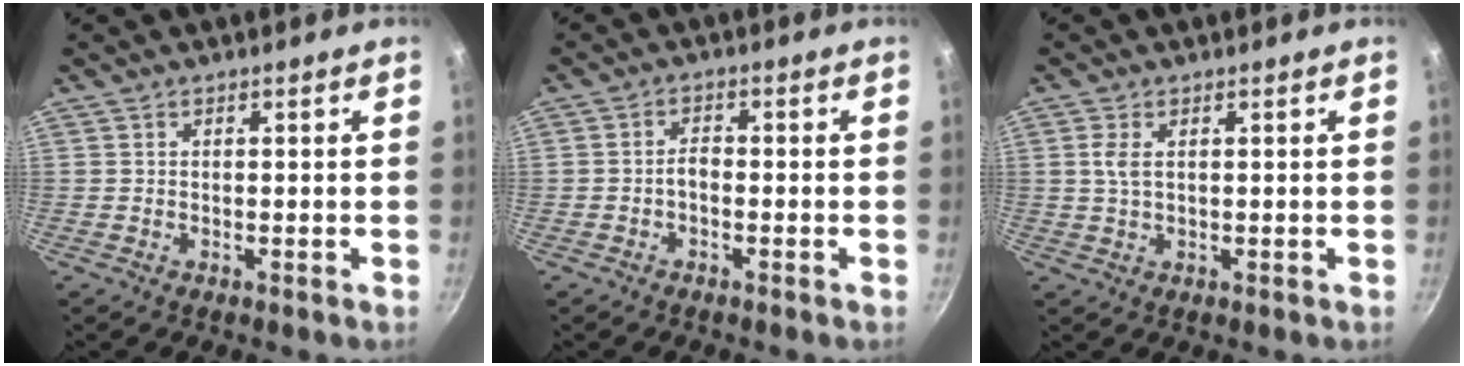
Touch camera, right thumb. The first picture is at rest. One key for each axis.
{"total": 2.1, "fx": -0.9, "fy": 1.1, "fz": 1.5, "tx": -0.021, "ty": 0.017, "tz": -0.019}
{"total": 3.0, "fx": 0.8, "fy": 1.5, "fz": 2.4, "tx": -0.052, "ty": 0.001, "tz": 0.015}